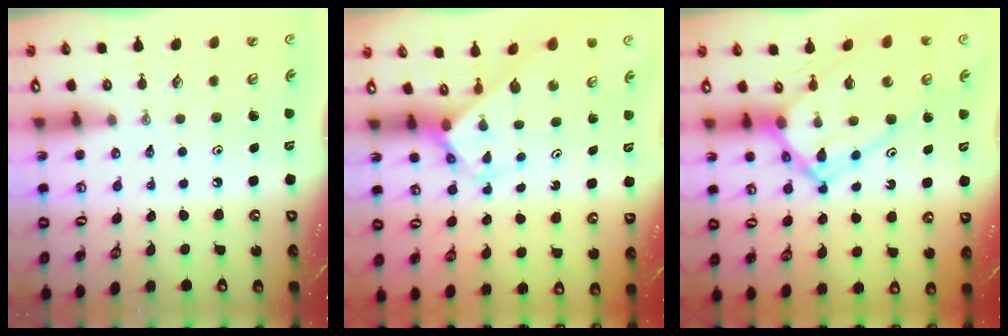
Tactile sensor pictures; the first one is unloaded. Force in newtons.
{"total": 2.7, "press": 2.7, "slide": 0.1}
{"total": 14.7, "press": 14.7, "slide": 1.3}